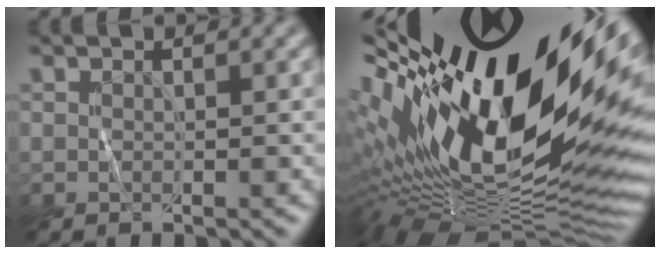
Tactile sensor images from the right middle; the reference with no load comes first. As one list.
[{"total": 20.9, "force": [5.1, 8.1, 18.5], "torque": [-0.321, -0.001, 0.093]}]